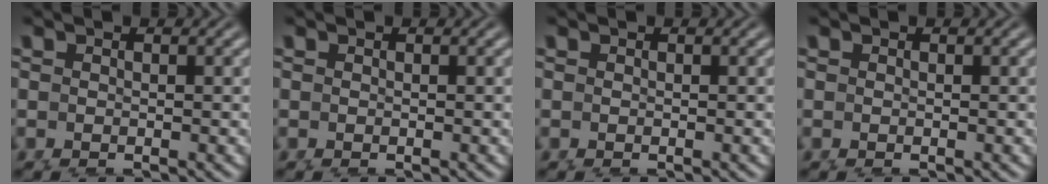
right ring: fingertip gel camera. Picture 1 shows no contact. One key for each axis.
{"total": 0.0}
{"total": 0.0}
{"total": 0.0}